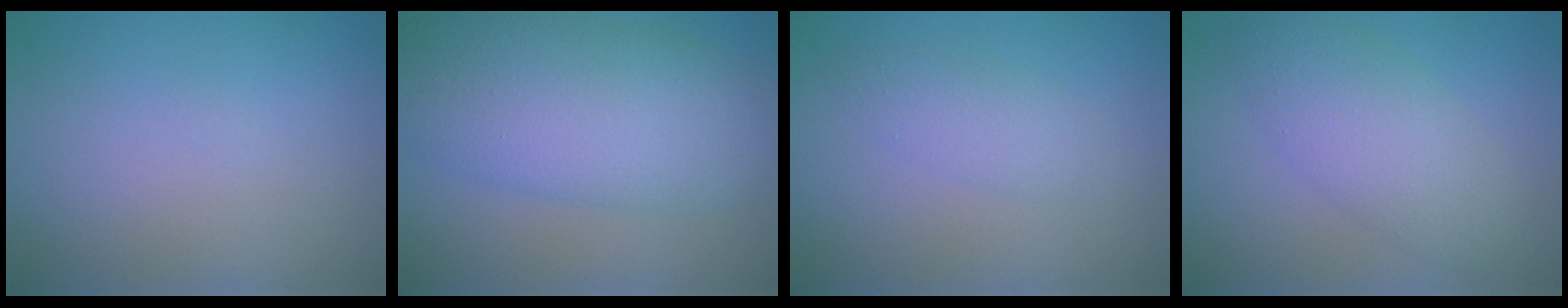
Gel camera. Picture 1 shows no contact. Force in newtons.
{"total": 9.4, "press": 9.4, "slide": 0.2}
{"total": 2.0, "press": 2.0, "slide": 0.1}
{"total": 4.6, "press": 4.6, "slide": 0.2}